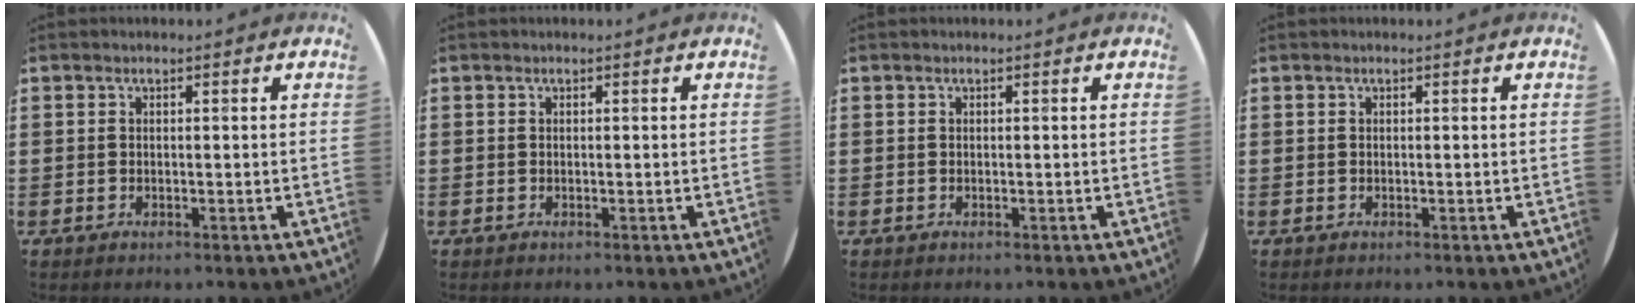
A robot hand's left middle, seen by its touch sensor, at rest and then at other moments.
{"total": 0.0}
{"total": 0.0}
{"total": 0.0}